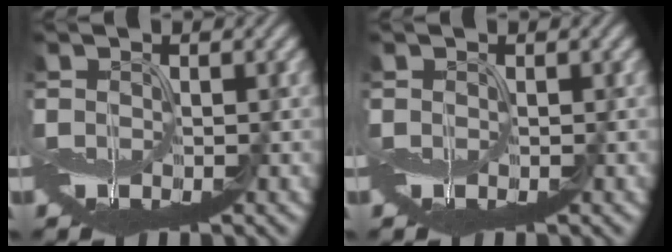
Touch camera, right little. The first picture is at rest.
{"total": 0.0}